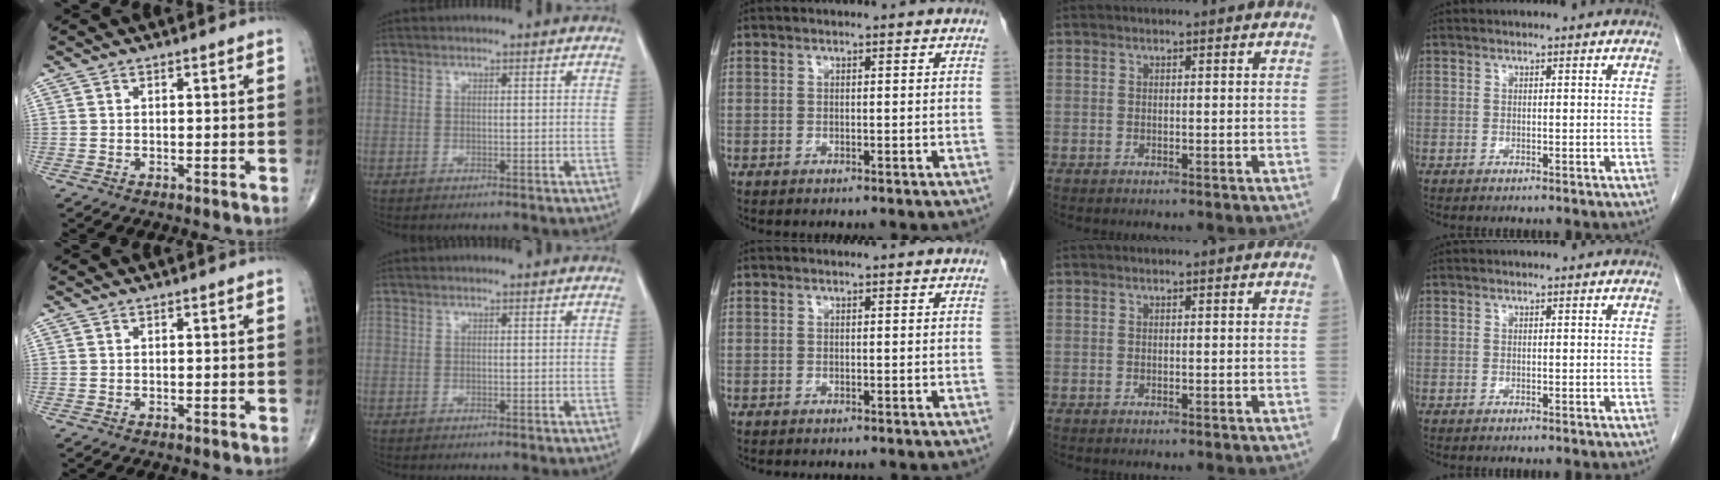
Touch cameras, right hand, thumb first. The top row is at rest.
{}